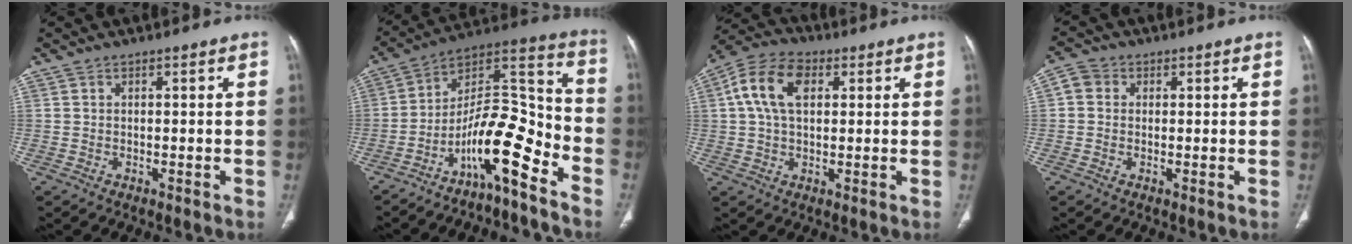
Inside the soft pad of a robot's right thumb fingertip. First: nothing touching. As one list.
[{"total": 14.7, "force": [-8.9, 4.2, 10.9], "torque": [-0.167, 0.105, -0.157]}, {"total": 10.6, "force": [2.7, 6.6, 7.8], "torque": [-0.152, 0.021, 0.042]}, {"total": 3.7, "force": [0.5, 3.3, 1.5], "torque": [-0.019, 0.011, 0.004]}]